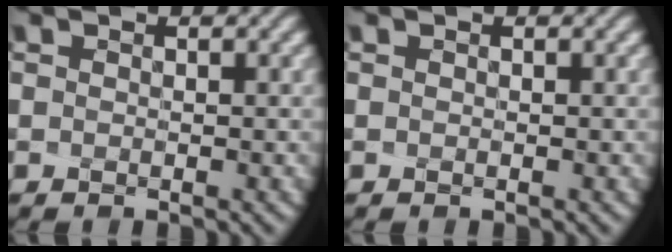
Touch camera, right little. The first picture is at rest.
{"total": 0.0}